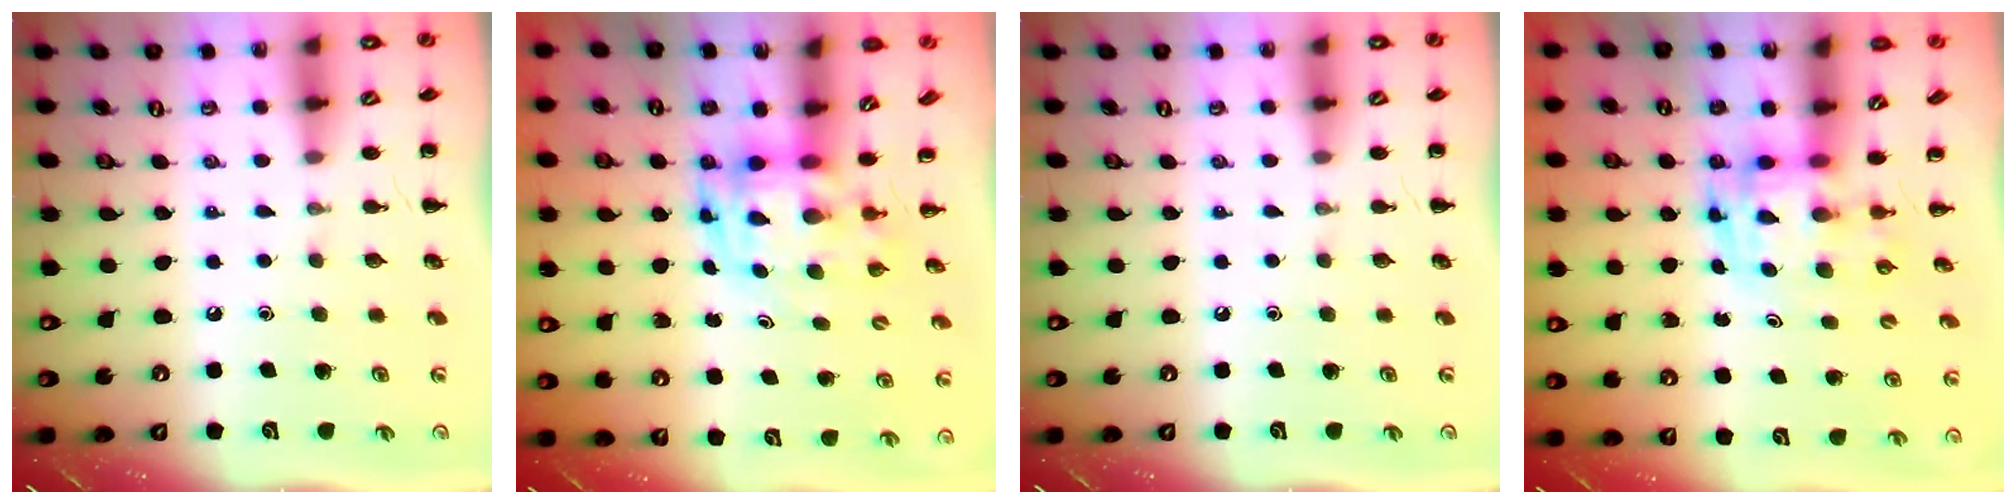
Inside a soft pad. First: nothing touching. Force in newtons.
{"total": 3.5, "press": 3.4, "slide": 0.7}
{"total": 0.0}
{"total": 3.5, "press": 3.4, "slide": 0.6}